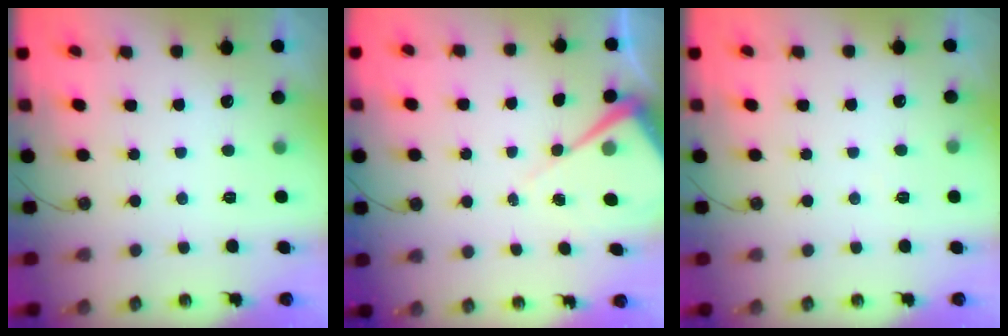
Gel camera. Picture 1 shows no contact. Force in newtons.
{"total": 7.8, "press": 7.8, "slide": 0.5}
{"total": 3.2, "press": 3.2, "slide": 0.6}